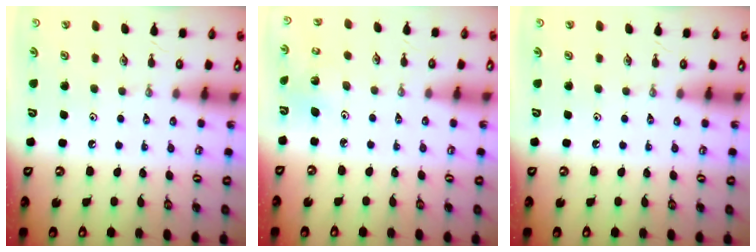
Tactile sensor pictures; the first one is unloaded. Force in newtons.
{"total": 2.3, "press": 2.3, "slide": 0.2}
{"total": 0.0}